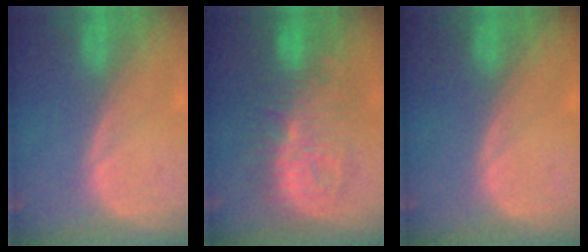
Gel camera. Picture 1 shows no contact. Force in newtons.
{"total": 9.6, "press": 9.6, "slide": 0.2}
{"total": 0.0}